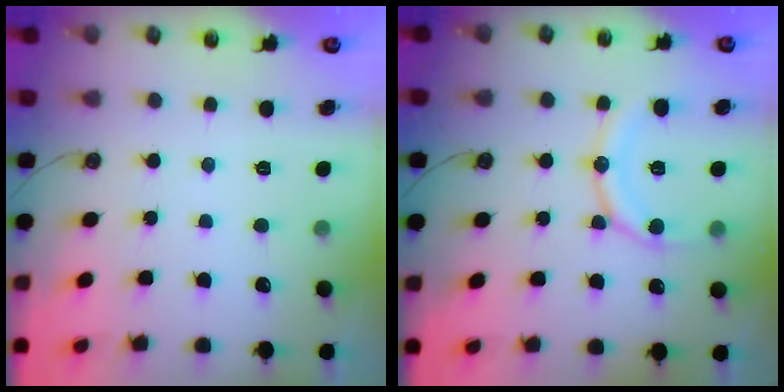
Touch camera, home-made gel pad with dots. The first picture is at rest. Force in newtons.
{"total": 12.9, "press": 12.8, "slide": 1.4}